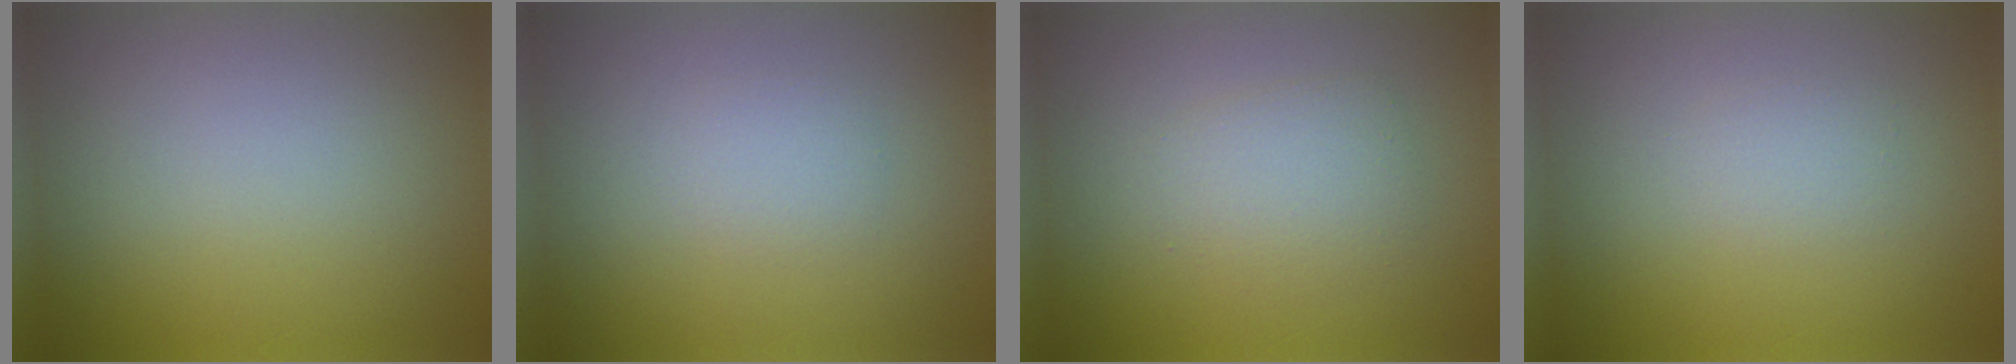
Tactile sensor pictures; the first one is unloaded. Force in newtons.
{"total": 1.2, "press": 1.2, "slide": 0.0}
{"total": 2.4, "press": 2.4, "slide": 0.1}
{"total": 1.0, "press": 1.0, "slide": 0.0}